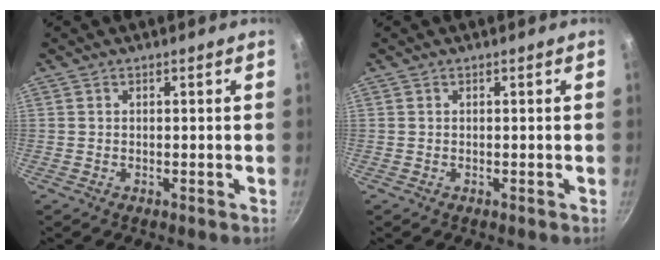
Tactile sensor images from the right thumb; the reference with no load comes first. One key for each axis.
{"total": 0.0}